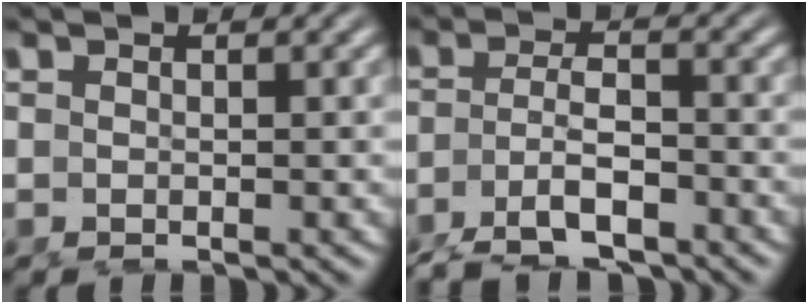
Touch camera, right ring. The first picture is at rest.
{"total": 5.8, "force": [-4.1, 2.2, 3.5], "torque": [-0.064, -0.024, -0.054]}